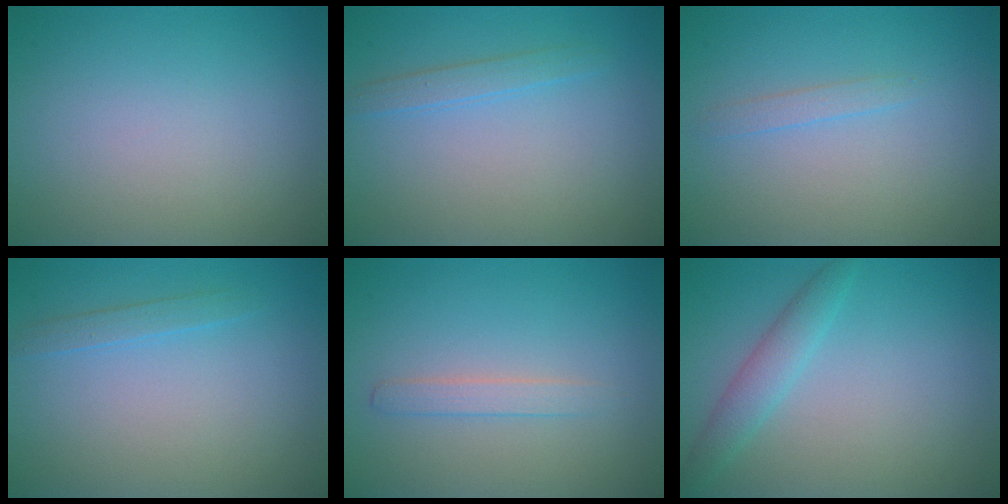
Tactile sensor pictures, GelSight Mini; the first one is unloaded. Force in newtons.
{"total": 1.3, "press": 1.3, "slide": 0.1}
{"total": 1.0, "press": 1.0, "slide": 0.1}
{"total": 1.1, "press": 1.1, "slide": 0.1}
{"total": 1.4, "press": 1.4, "slide": 0.0}
{"total": 2.3, "press": 2.3, "slide": 0.1}